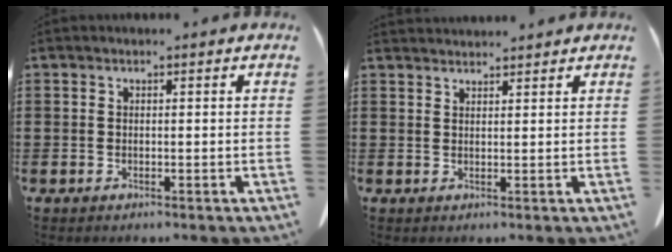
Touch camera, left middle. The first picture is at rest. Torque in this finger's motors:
{"motor_torque": [0.22, -0.25, 0.06, 0.05]}